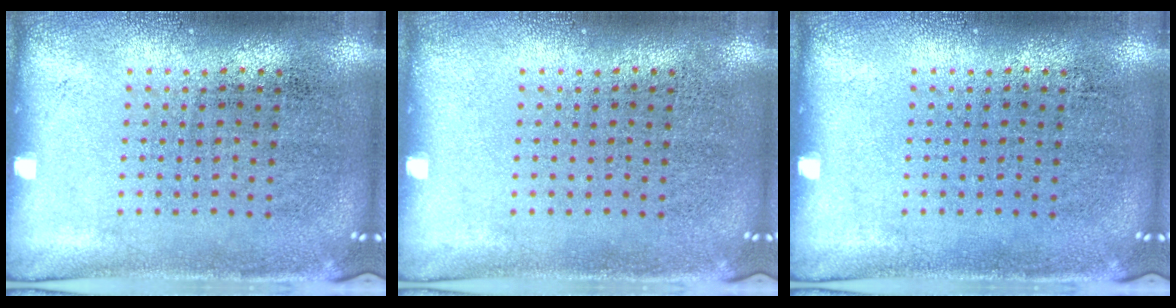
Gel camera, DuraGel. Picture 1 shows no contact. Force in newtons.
{"total": 0.0}
{"total": 0.0}